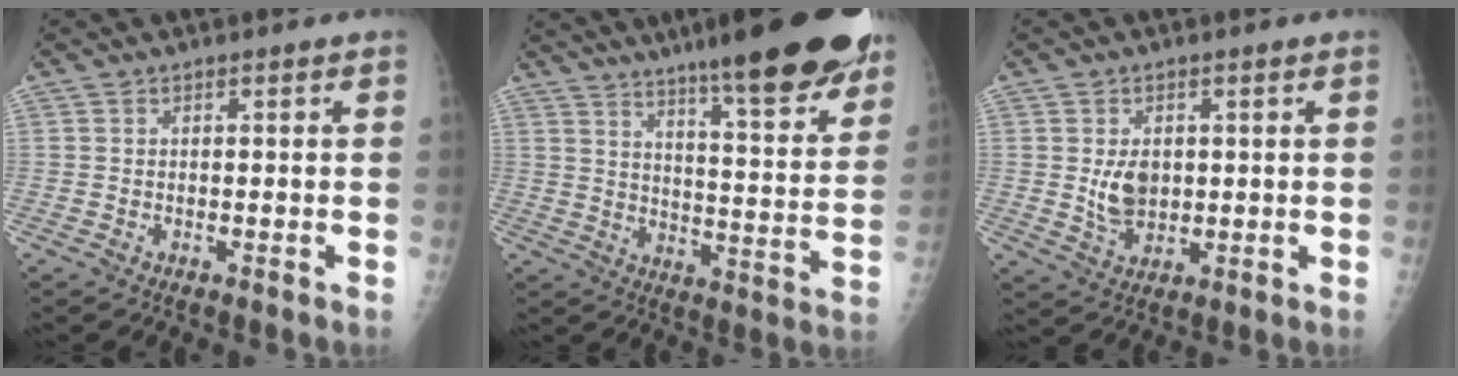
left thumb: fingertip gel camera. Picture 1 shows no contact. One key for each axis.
{"total": 24.8, "fx": 17.8, "fy": 4.0, "fz": 16.9, "tx": -0.218, "ty": -0.072, "tz": 0.249}
{"total": 5.6, "fx": 0.8, "fy": 3.8, "fz": 3.9, "tx": -0.053, "ty": -0.012, "tz": 0.026}